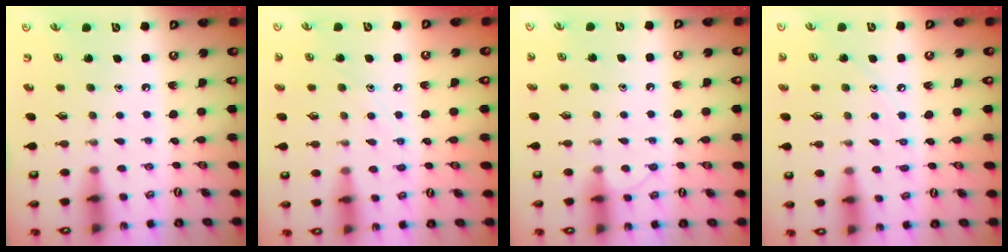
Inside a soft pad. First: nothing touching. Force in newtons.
{"total": 8.2, "press": 8.2, "slide": 0.6}
{"total": 5.7, "press": 5.6, "slide": 0.6}
{"total": 5.4, "press": 5.4, "slide": 0.6}